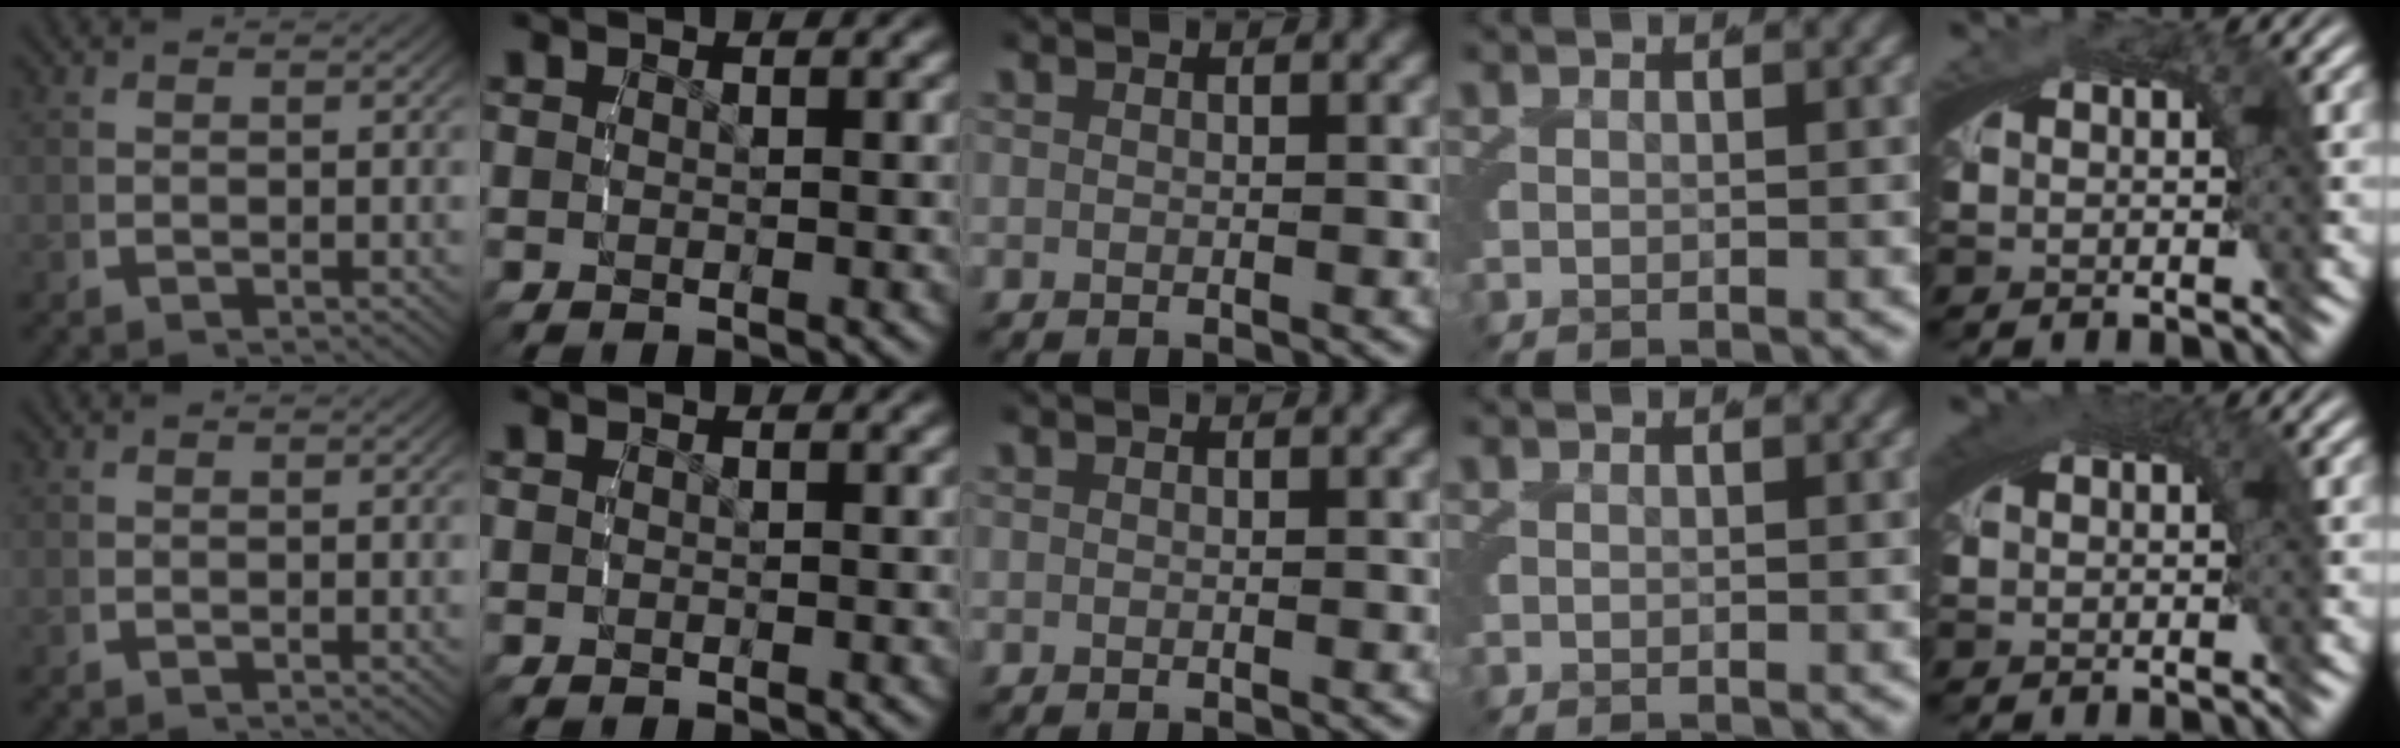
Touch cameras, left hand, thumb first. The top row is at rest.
{"little": {"total": 1.7, "force": [0.7, 0.2, 1.5], "torque": [-0.019, 0.007, 0.012]}}